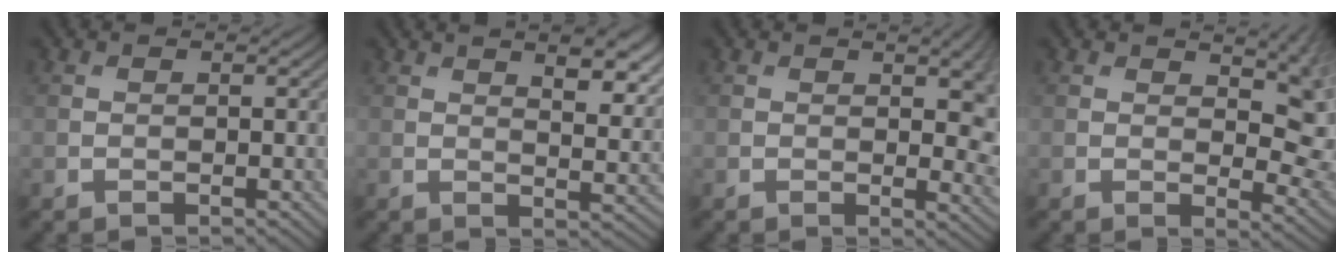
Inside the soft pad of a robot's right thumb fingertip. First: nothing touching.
{"total": 8.2, "force": [4.5, 2.9, 6.2], "torque": [-0.087, 0.005, 0.064]}
{"total": 6.3, "force": [0.8, 2.5, 5.7], "torque": [-0.070, -0.008, 0.018]}
{"total": 7.8, "force": [3.3, 3.4, 6.1], "torque": [-0.079, -0.006, 0.058]}